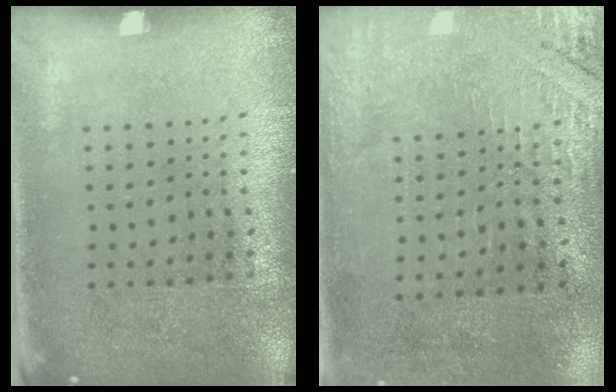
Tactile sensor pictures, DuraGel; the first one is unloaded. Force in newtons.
{"total": 2.7, "press": 2.4, "slide": 1.2}